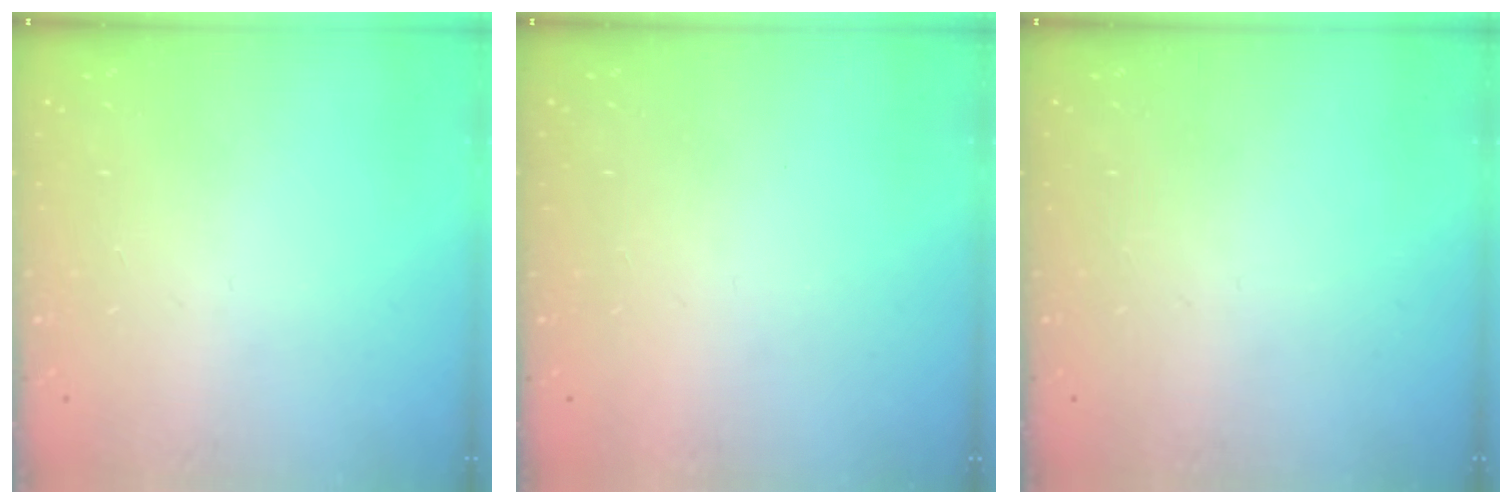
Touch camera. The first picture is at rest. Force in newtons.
{"total": 1.5, "press": 1.5, "slide": 0.1}
{"total": 0.0}